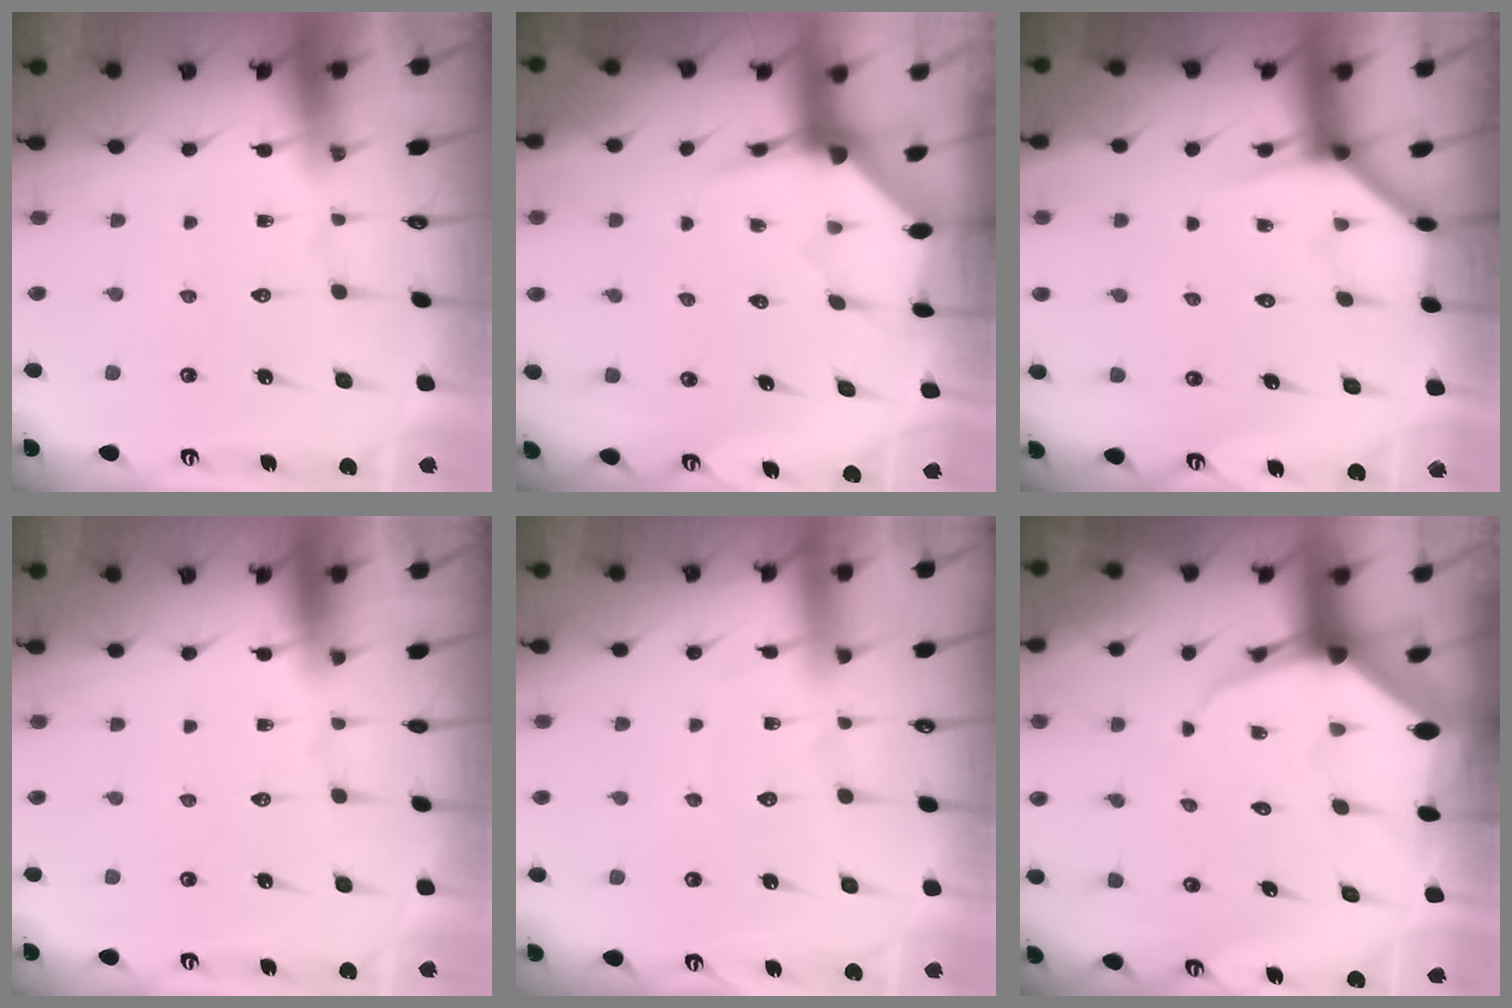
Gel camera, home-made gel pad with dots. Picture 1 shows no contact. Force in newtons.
{"total": 3.6, "press": 3.5, "slide": 0.4}
{"total": 3.8, "press": 3.8, "slide": 0.3}
{"total": 0.0}
{"total": 3.6, "press": 3.6, "slide": 0.5}
{"total": 7.0, "press": 7.0, "slide": 0.8}